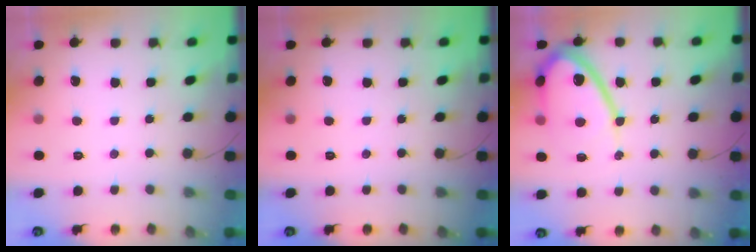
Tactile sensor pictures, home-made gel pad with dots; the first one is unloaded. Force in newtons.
{"total": 0.0}
{"total": 12.5, "press": 12.5, "slide": 1.1}